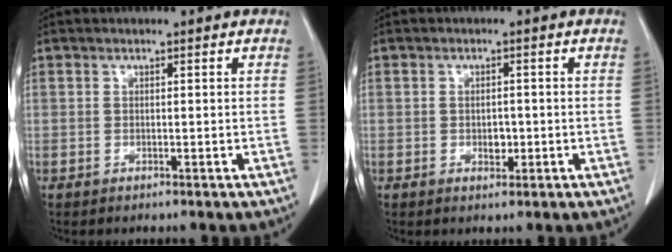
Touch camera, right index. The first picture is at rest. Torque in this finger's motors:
{"motor_torque": [0.24, 0.16, 0.06, 0.01]}